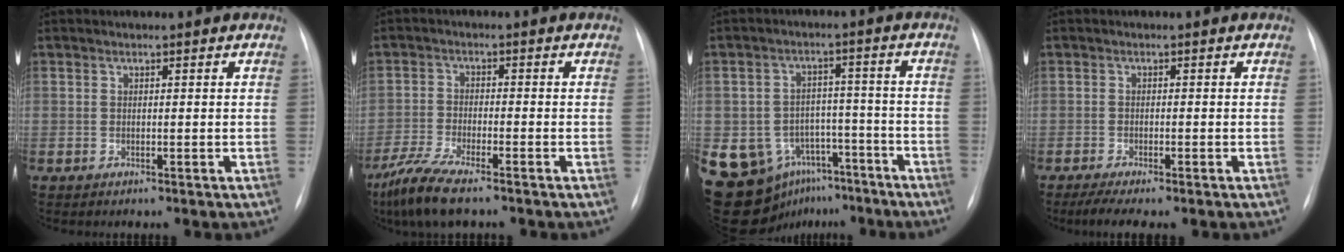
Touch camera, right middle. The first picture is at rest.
{"total": 7.6, "force": [-5.7, 1.1, 4.9], "torque": [-0.106, -0.022, -0.103]}
{"total": 15.3, "force": [-8.7, 11.5, 5.0], "torque": [-0.089, 0.043, -0.115]}
{"total": 4.9, "force": [-3.6, 0.8, 3.2], "torque": [-0.055, -0.014, -0.054]}